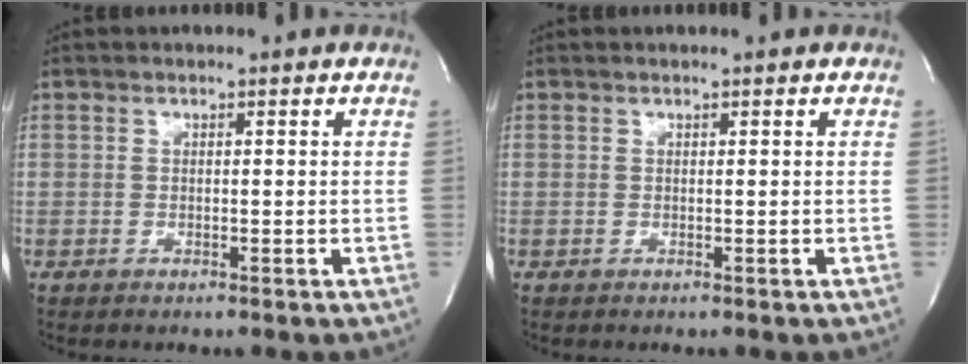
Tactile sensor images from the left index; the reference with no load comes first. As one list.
[{"total": 0.0}]